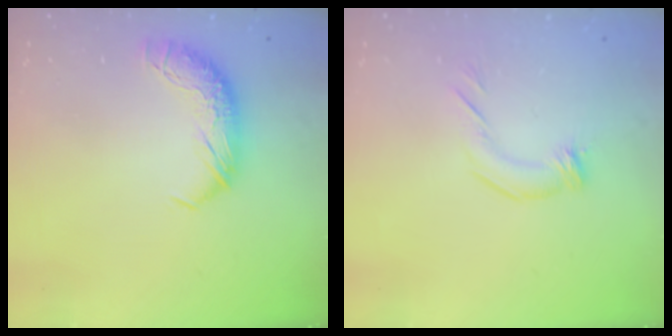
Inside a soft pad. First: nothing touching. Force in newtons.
{"total": 2.8, "press": 2.7, "slide": 0.8}